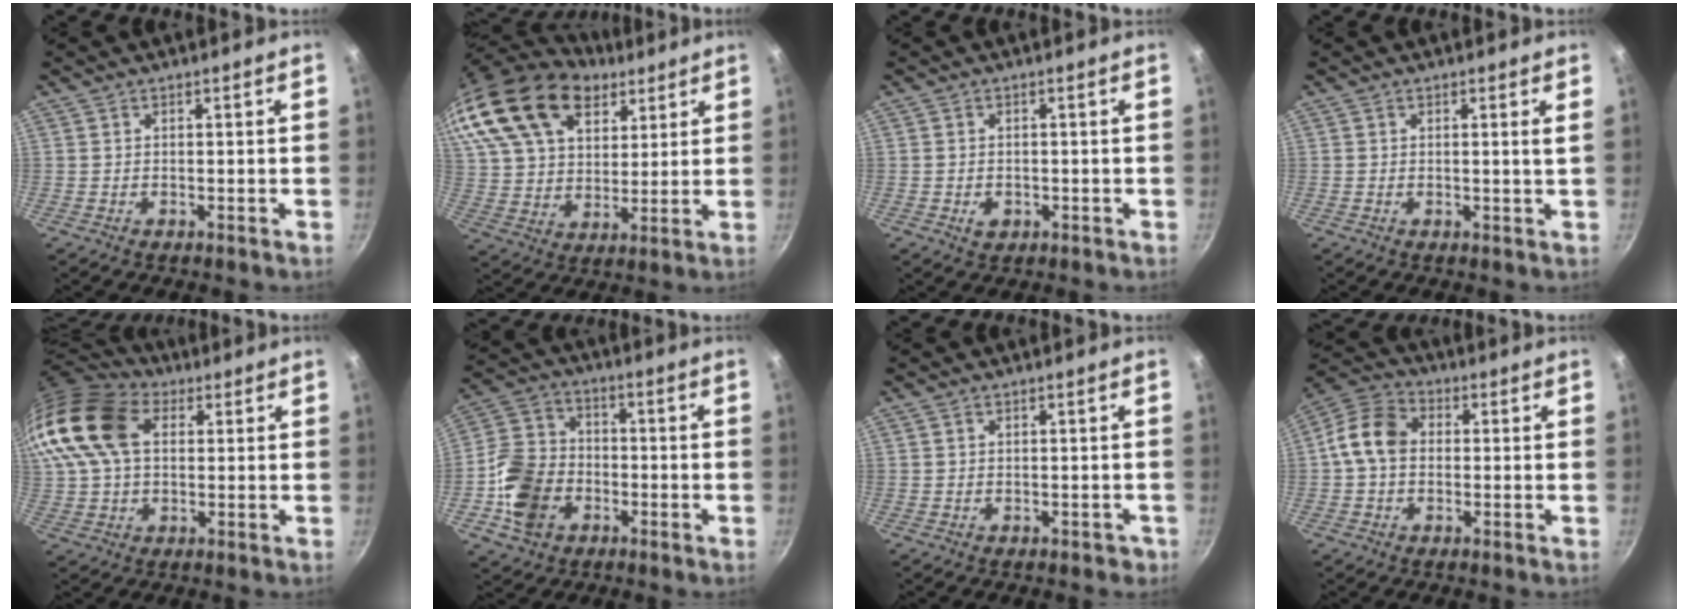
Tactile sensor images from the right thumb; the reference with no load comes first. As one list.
[{"total": 22.6, "force": [14.1, 13.1, 11.9], "torque": [-0.207, -0.022, 0.263]}, {"total": 2.5, "force": [-0.8, 1.9, 1.4], "torque": [-0.020, 0.003, -0.008]}, {"total": 1.3, "force": [0.4, -0.3, 1.2], "torque": [-0.019, -0.010, 0.004]}, {"total": 18.5, "force": [4.5, 12.6, 12.8], "torque": [-0.262, 0.021, 0.069]}, {"total": 13.1, "force": [-4.1, 10.2, 7.2], "torque": [-0.119, 0.029, -0.088]}, {"total": 1.7, "force": [-0.4, 1.3, 0.9], "torque": [0.003, 0.016, 0.009]}, {"total": 9.1, "force": [0.2, 7.0, 5.9], "torque": [-0.089, 0.024, -0.017]}]